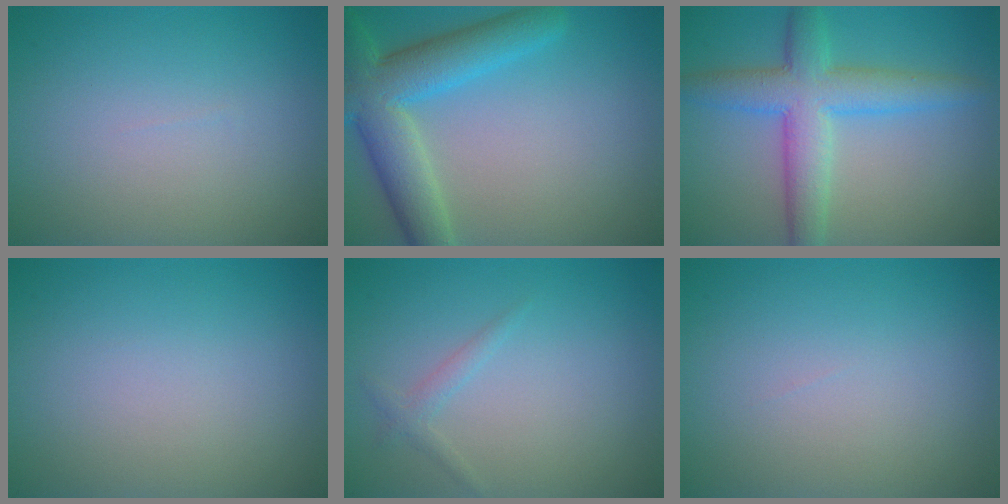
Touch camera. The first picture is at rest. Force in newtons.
{"total": 7.3, "press": 7.3, "slide": 0.4}
{"total": 6.0, "press": 6.0, "slide": 0.1}
{"total": 0.0}
{"total": 1.0, "press": 1.0, "slide": 0.2}
{"total": 0.0}